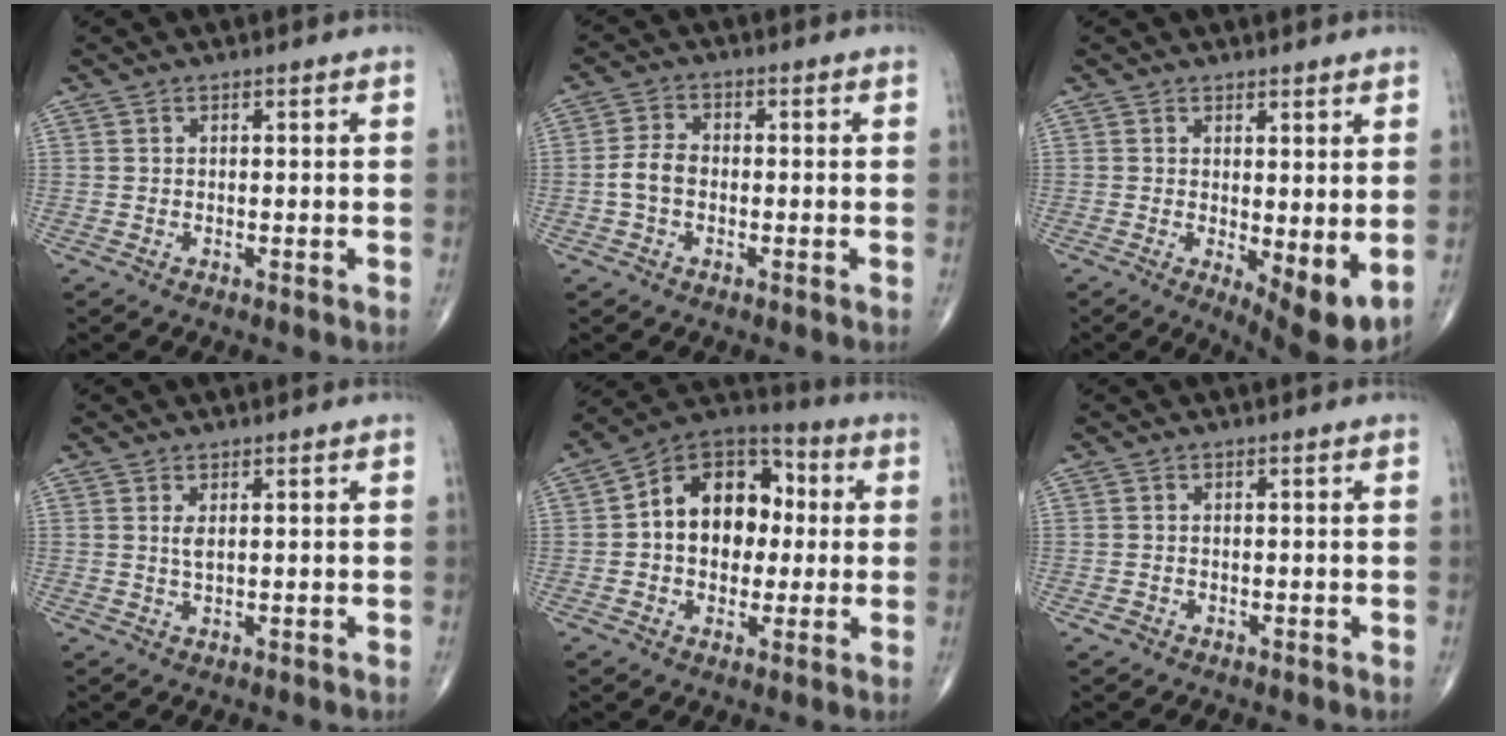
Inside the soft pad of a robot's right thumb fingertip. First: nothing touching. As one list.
[{"total": 4.3, "force": [-1.0, 3.0, 2.9], "torque": [-0.060, 0.016, -0.024]}, {"total": 7.9, "force": [-0.4, 2.7, 7.4], "torque": [-0.103, -0.023, 0.002]}, {"total": 1.6, "force": [0.5, 0.5, 1.5], "torque": [-0.031, -0.004, 0.013]}, {"total": 16.2, "force": [1.2, 11.5, 11.4], "torque": [-0.127, 0.032, 0.008]}, {"total": 1.2, "force": [-0.6, 1.0, 0.4], "torque": [-0.009, 0.005, -0.010]}]